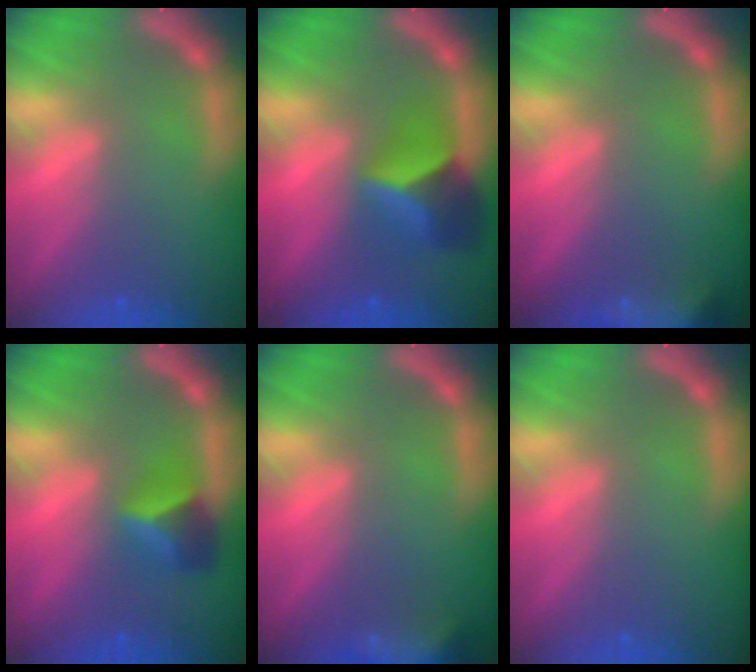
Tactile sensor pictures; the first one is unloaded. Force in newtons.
{"total": 5.4}
{"total": 8.5}
{"total": 3.4}
{"total": 6.9}
{"total": 0.0}